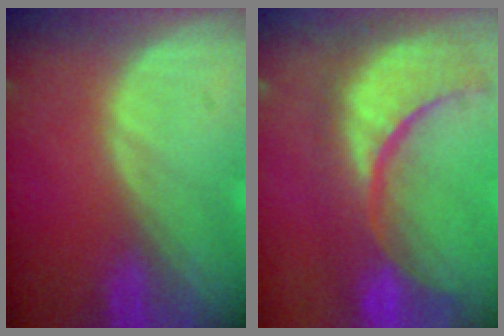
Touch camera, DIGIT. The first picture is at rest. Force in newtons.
{"total": 13.5, "press": 11.8, "slide": 6.6}